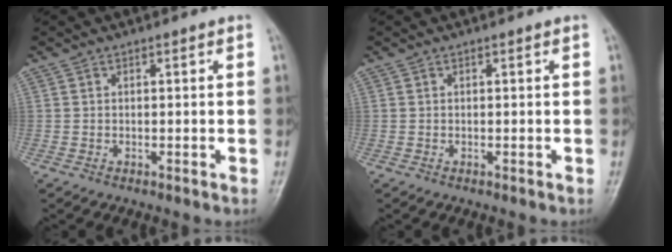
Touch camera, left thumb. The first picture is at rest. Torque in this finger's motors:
{"motor_torque": [0.01, 0.01, 0.03, -0.04, 0.00]}